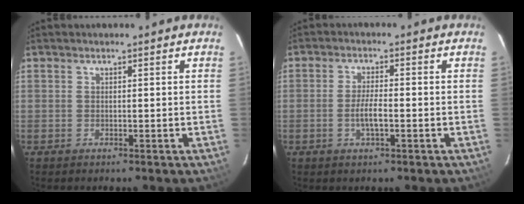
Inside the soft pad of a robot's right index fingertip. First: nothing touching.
{"total": 3.7, "force": [-1.2, 0.8, 3.4], "torque": [-0.068, -0.003, -0.021]}